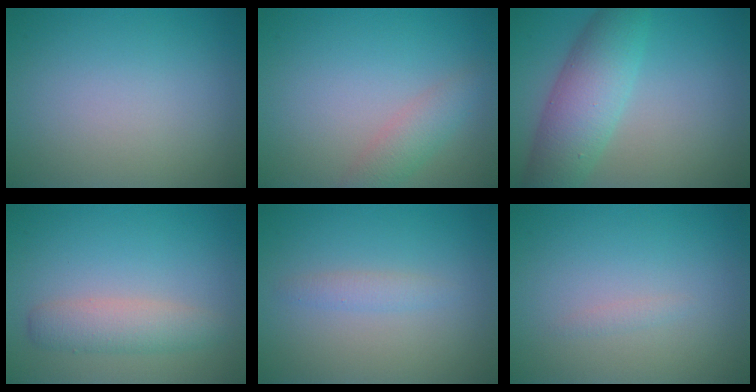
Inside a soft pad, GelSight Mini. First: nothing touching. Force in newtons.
{"total": 2.3, "press": 2.3, "slide": 0.0}
{"total": 6.3, "press": 6.3, "slide": 0.2}
{"total": 2.9, "press": 2.9, "slide": 0.1}
{"total": 1.2, "press": 1.2, "slide": 0.0}
{"total": 0.5, "press": 0.5, "slide": 0.0}